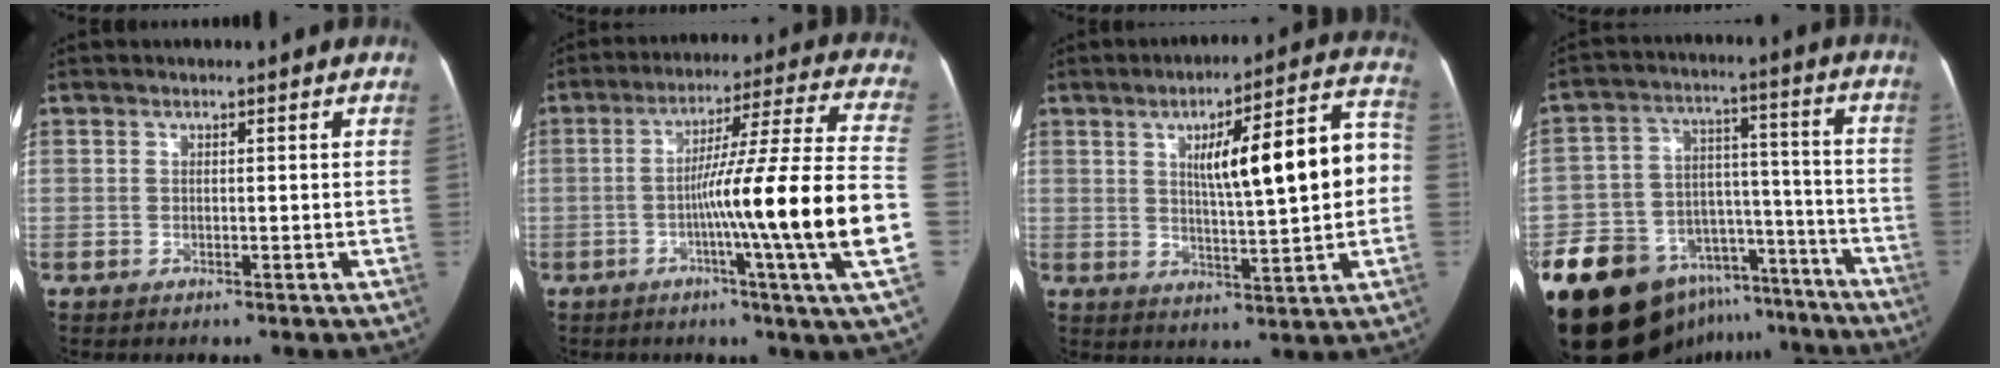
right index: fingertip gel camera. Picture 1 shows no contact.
{"total": 19.5, "force": [-4.7, -2.4, 18.8], "torque": [-0.269, 0.001, -0.082]}
{"total": 15.2, "force": [1.6, 2.5, 14.9], "torque": [-0.205, 0.040, 0.027]}
{"total": 23.3, "force": [-16.8, 13.8, 8.4], "torque": [-0.138, 0.066, -0.237]}